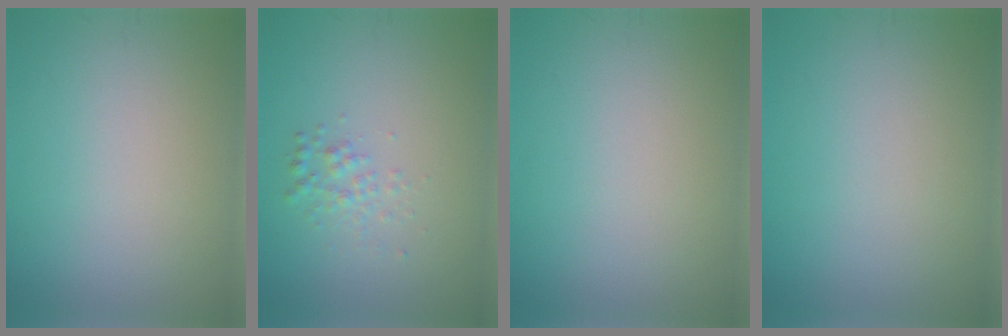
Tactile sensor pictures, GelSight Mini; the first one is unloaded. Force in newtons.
{"total": 1.5, "press": 1.5, "slide": 0.1}
{"total": 0.0}
{"total": 0.0}